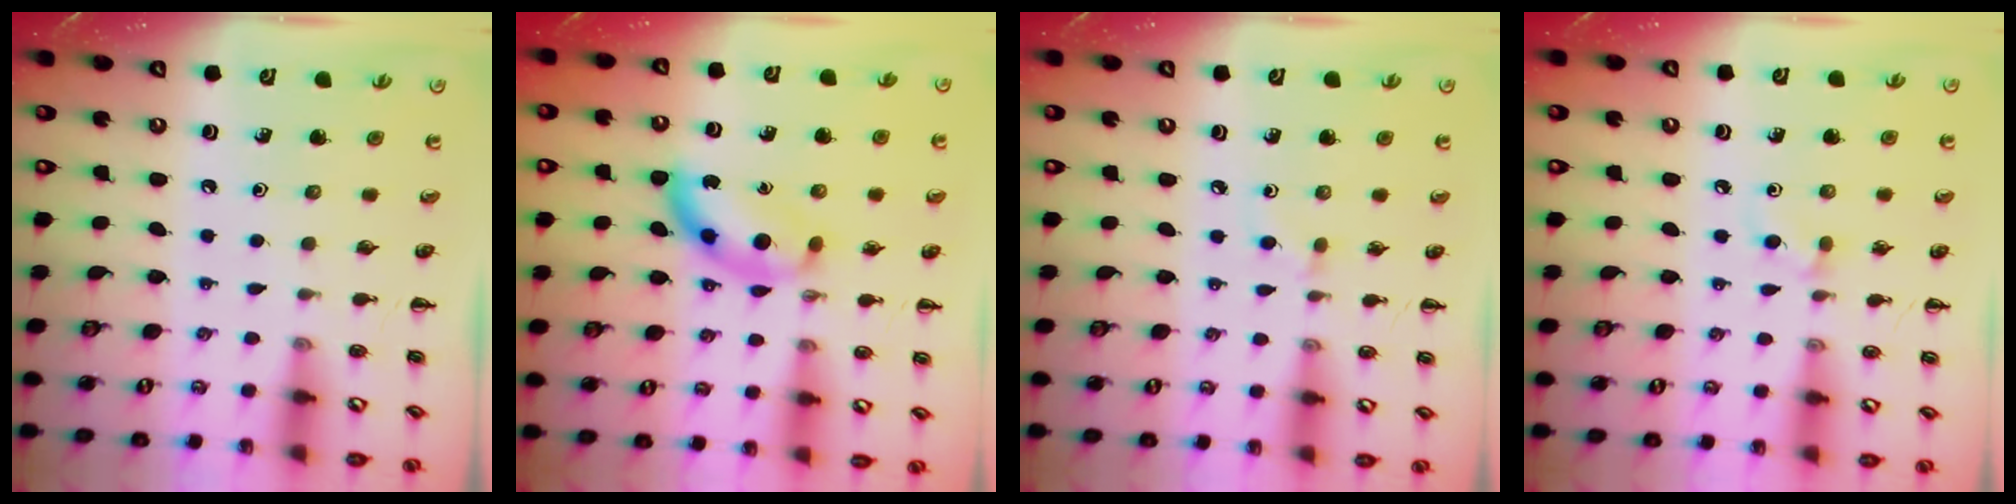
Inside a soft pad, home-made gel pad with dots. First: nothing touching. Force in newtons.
{"total": 9.5, "press": 9.5, "slide": 0.7}
{"total": 4.1, "press": 3.8, "slide": 1.6}
{"total": 4.7, "press": 4.3, "slide": 1.8}